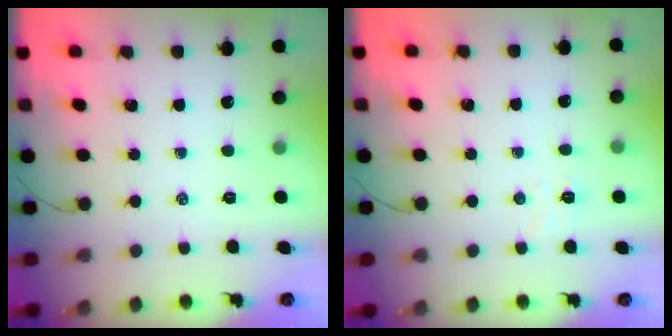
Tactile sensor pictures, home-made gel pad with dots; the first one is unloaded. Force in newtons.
{"total": 3.7, "press": 3.6, "slide": 0.8}